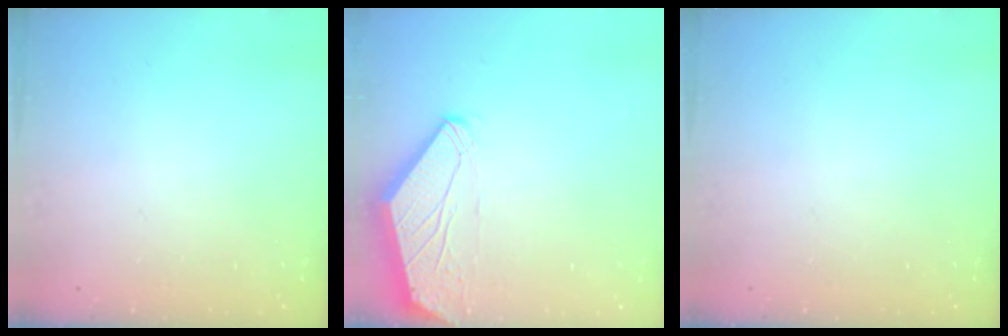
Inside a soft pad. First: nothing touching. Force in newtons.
{"total": 0.0}
{"total": 0.0}